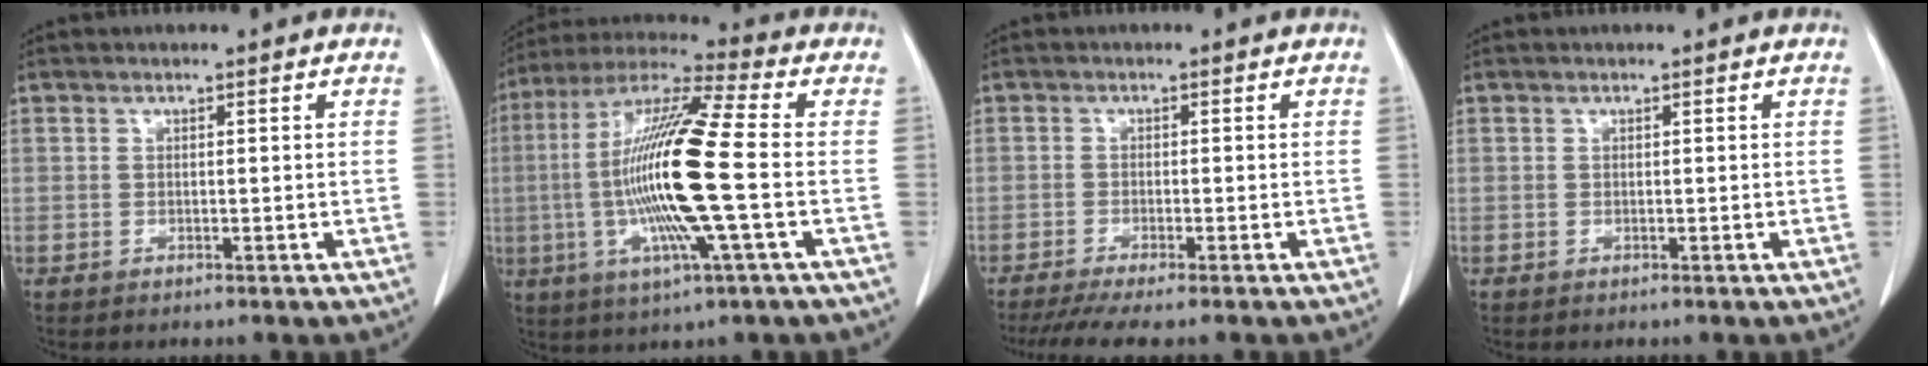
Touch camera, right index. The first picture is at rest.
{"total": 18.9, "force": [-2.2, 0.7, 18.8], "torque": [-0.383, -0.005, -0.051]}
{"total": 6.7, "force": [-5.6, -0.2, 3.8], "torque": [-0.052, -0.014, -0.089]}
{"total": 0.0}